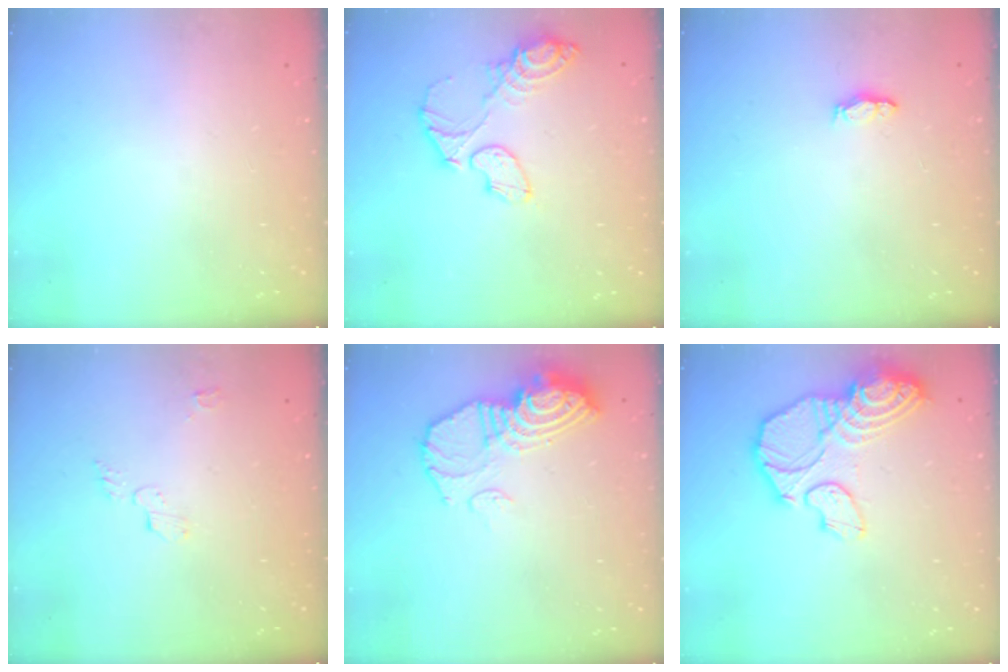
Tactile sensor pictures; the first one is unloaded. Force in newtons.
{"total": 11.0, "press": 11.0, "slide": 0.5}
{"total": 7.9, "press": 4.8, "slide": 6.2}
{"total": 4.9, "press": 4.8, "slide": 0.5}
{"total": 13.5, "press": 13.4, "slide": 1.4}
{"total": 17.2, "press": 17.1, "slide": 1.6}